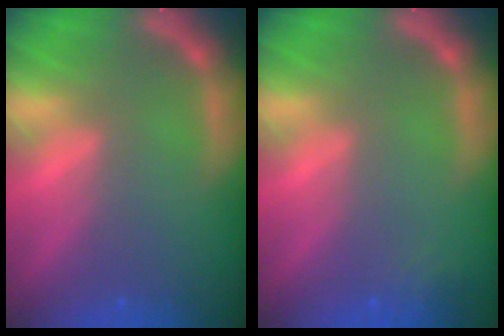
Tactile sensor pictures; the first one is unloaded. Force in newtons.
{"total": 1.4}